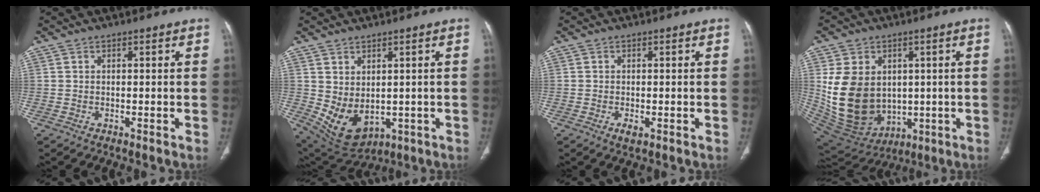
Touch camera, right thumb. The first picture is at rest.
{"total": 9.5, "force": [-0.3, 6.3, 7.1], "torque": [-0.112, -0.009, 0.030]}
{"total": 1.6, "force": [-0.7, 0.7, 1.3], "torque": [-0.025, -0.003, -0.011]}
{"total": 17.8, "force": [1.3, 13.7, 11.3], "torque": [-0.187, -0.014, 0.062]}